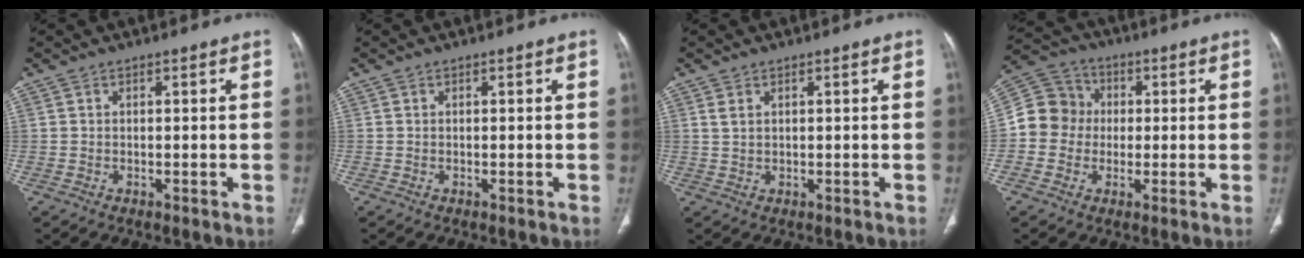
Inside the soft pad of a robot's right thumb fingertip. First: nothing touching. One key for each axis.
{"total": 0.0}
{"total": 1.6, "fx": 0.8, "fy": 0.9, "fz": 1.1, "tx": -0.021, "ty": 0.003, "tz": 0.022}
{"total": 9.9, "fx": -0.2, "fy": 9.3, "fz": 3.6, "tx": -0.046, "ty": 0.030, "tz": -0.014}